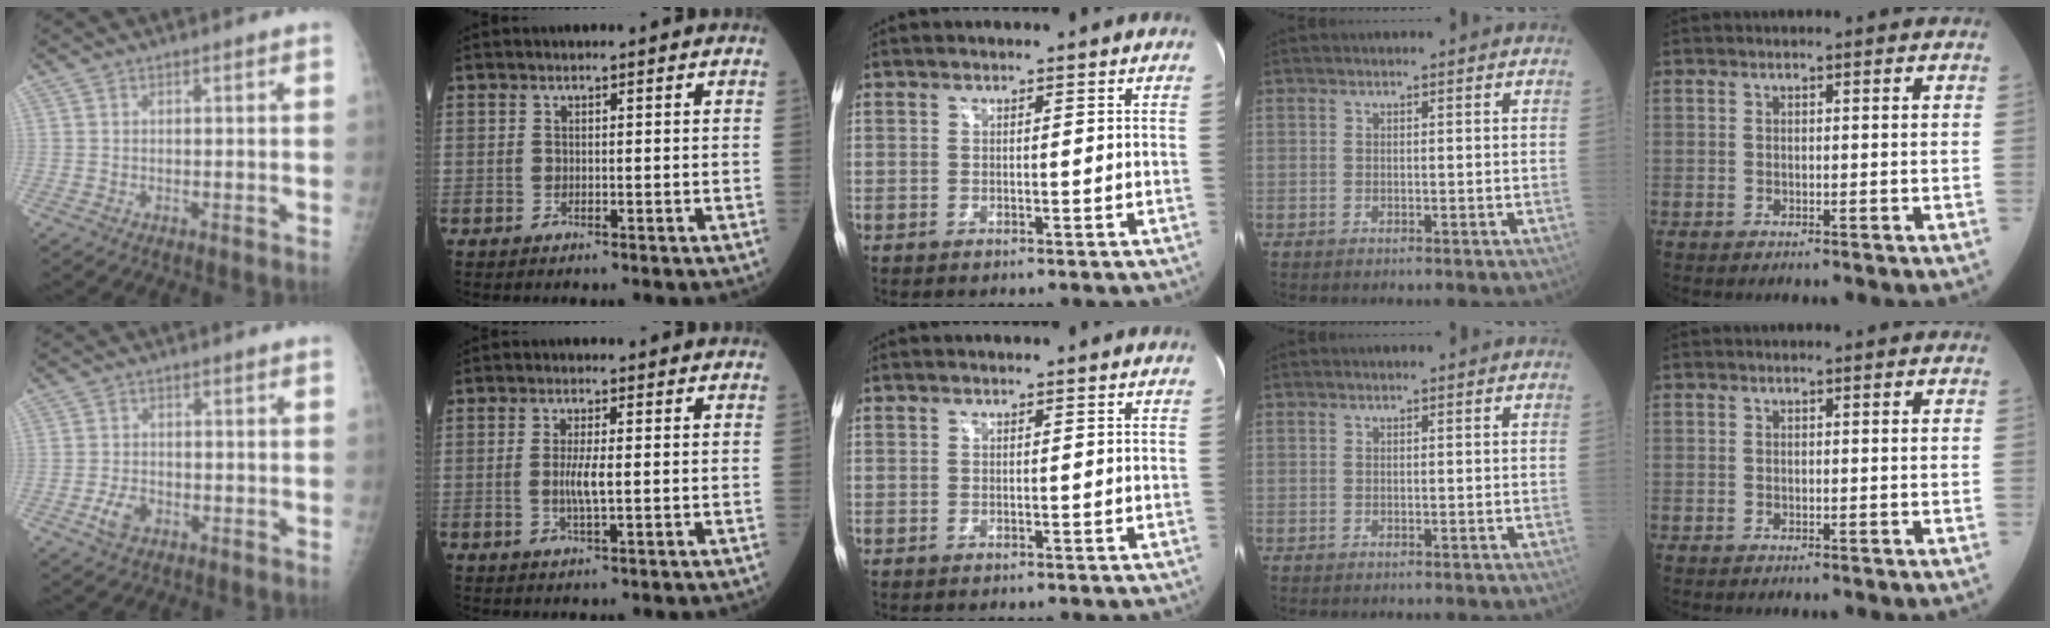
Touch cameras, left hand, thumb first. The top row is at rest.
{"thumb": {"total": 3.8, "force": [-1.7, 2.4, 2.4], "torque": [-0.045, 0.008, -0.031]}, "index": {"total": 3.3, "force": [-0.2, 0.4, 3.3], "torque": [-0.069, -0.007, -0.005]}}